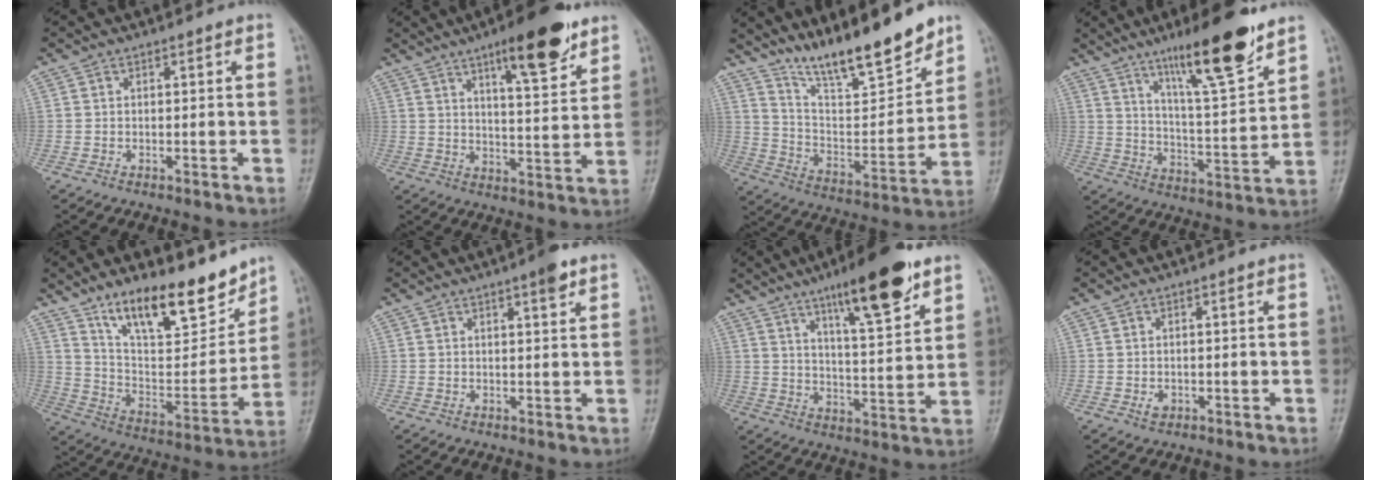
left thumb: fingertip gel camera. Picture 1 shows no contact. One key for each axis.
{"total": 13.7, "fx": 8.6, "fy": 3.4, "fz": 10.2, "tx": -0.127, "ty": -0.048, "tz": 0.129}
{"total": 17.3, "fx": 14.1, "fy": 3.3, "fz": 9.6, "tx": -0.123, "ty": -0.088, "tz": 0.253}
{"total": 17.4, "fx": 11.6, "fy": 2.9, "fz": 12.6, "tx": -0.184, "ty": -0.065, "tz": 0.195}
{"total": 19.5, "fx": 14.1, "fy": 6.6, "fz": 11.8, "tx": -0.142, "ty": -0.085, "tz": 0.246}
{"total": 3.5, "fx": 2.2, "fy": 0.5, "fz": 2.7, "tx": -0.035, "ty": -0.010, "tz": 0.031}
{"total": 16.2, "fx": 10.1, "fy": 3.3, "fz": 12.3, "tx": -0.172, "ty": -0.053, "tz": 0.165}
{"total": 1.3, "fx": -0.3, "fy": 1.0, "fz": 0.8, "tx": -0.007, "ty": 0.000, "tz": -0.001}